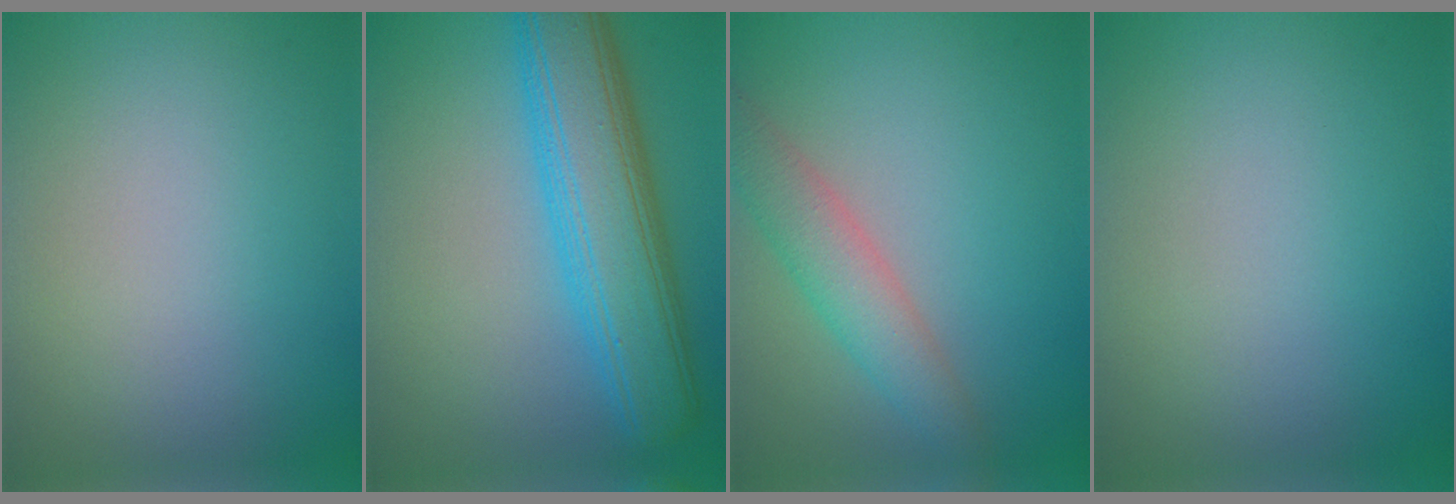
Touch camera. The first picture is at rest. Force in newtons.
{"total": 8.4, "press": 8.4, "slide": 0.2}
{"total": 3.8, "press": 3.8, "slide": 0.2}
{"total": 0.0}